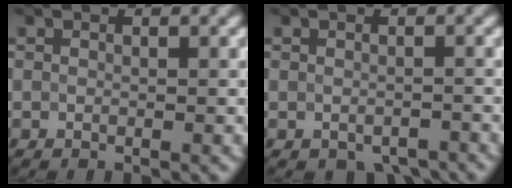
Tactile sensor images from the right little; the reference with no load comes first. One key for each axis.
{"total": 2.0, "fx": -1.5, "fy": 1.0, "fz": 0.8, "tx": -0.009, "ty": -0.008, "tz": -0.017}